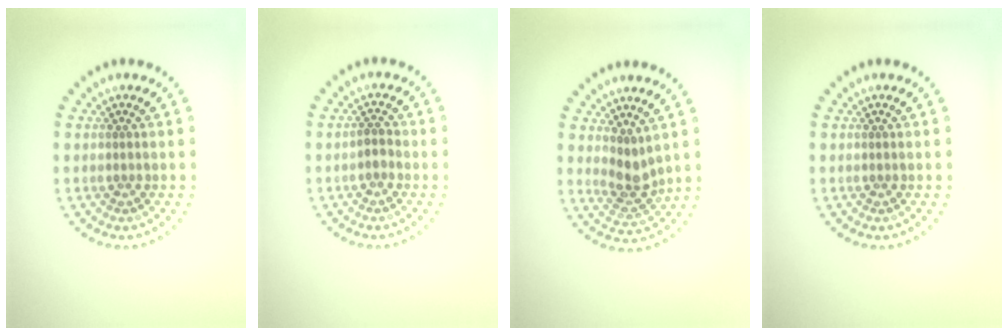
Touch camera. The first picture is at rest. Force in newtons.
{"total": 1.1, "press": 1.0, "slide": 0.3}
{"total": 2.5, "press": 2.2, "slide": 1.2}
{"total": 0.0}